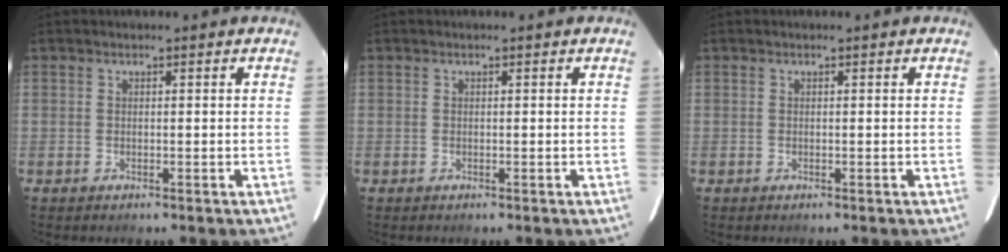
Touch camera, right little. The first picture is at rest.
{"total": 0.0}
{"total": 0.0}